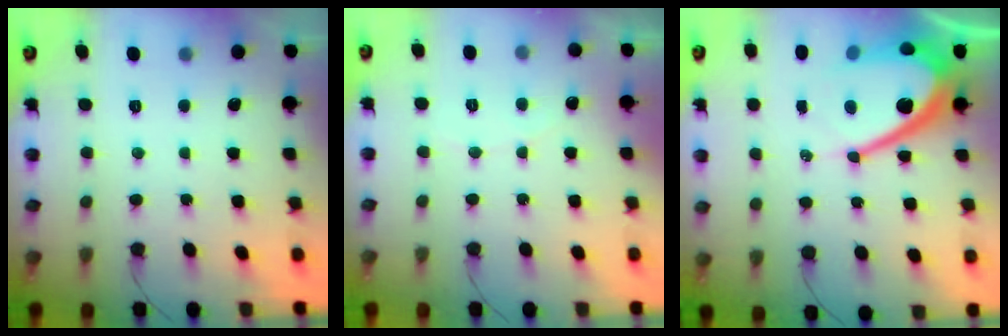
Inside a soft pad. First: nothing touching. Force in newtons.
{"total": 2.8, "press": 2.8, "slide": 0.2}
{"total": 17.2, "press": 17.2, "slide": 1.5}